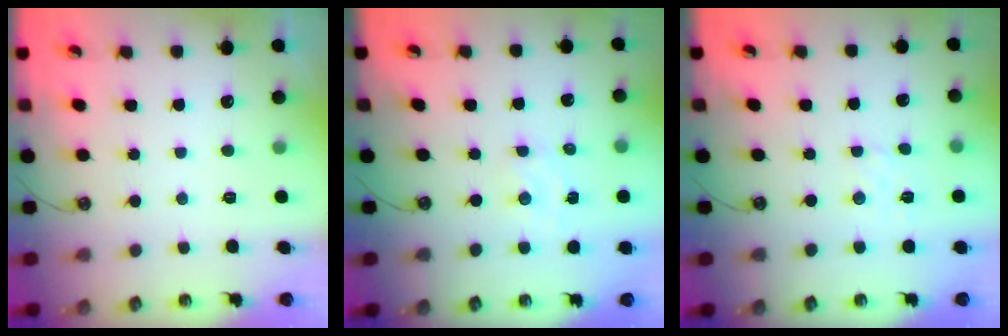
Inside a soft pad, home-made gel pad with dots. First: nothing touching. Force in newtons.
{"total": 1.9, "press": 1.9, "slide": 0.3}
{"total": 2.0, "press": 1.9, "slide": 0.6}